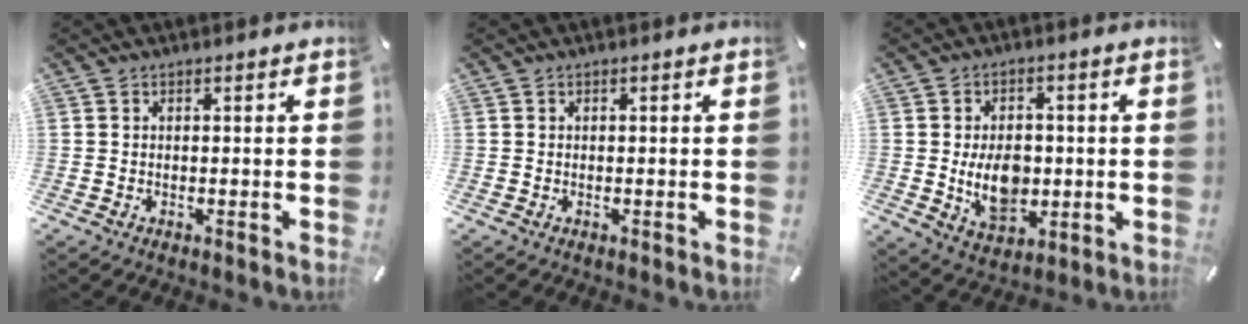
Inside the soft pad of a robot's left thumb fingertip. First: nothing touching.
{"total": 0.0}
{"total": 10.0, "force": [-0.6, 7.1, 7.0], "torque": [-0.117, -0.004, -0.013]}